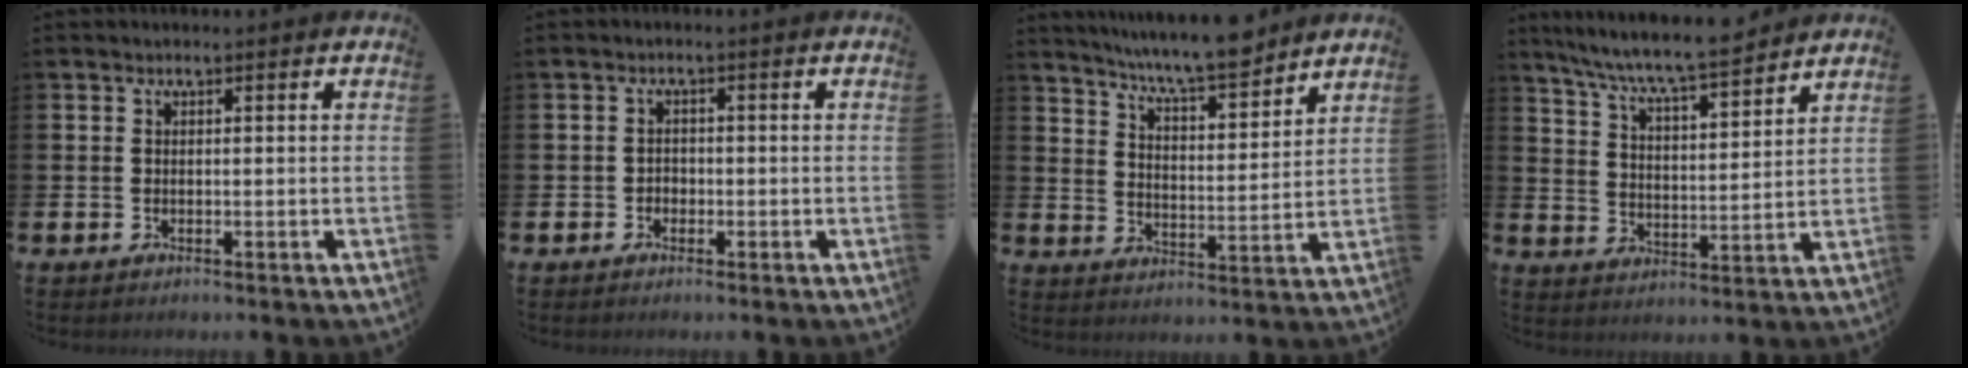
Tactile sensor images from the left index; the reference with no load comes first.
{"total": 1.3, "force": [-0.7, 1.1, 0.3], "torque": [-0.007, 0.003, -0.016]}
{"total": 8.2, "force": [7.8, 0.5, 2.6], "torque": [-0.073, -0.048, 0.139]}
{"total": 7.6, "force": [7.3, 0.1, 2.3], "torque": [-0.079, -0.051, 0.126]}